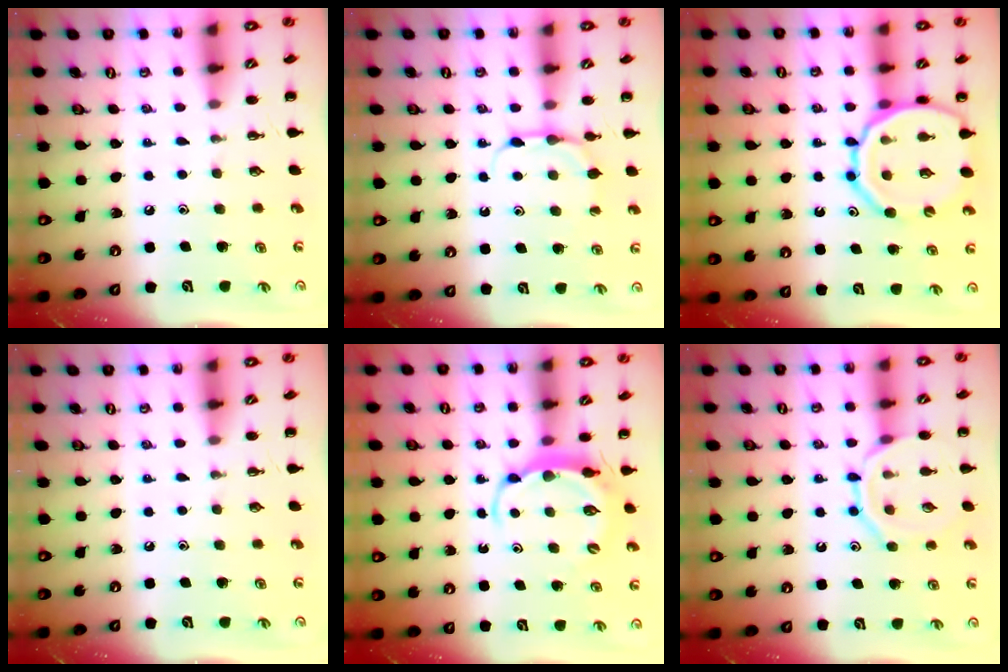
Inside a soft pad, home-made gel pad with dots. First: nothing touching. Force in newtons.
{"total": 5.5, "press": 5.3, "slide": 1.4}
{"total": 15.4, "press": 15.1, "slide": 3.0}
{"total": 0.0}
{"total": 5.5, "press": 5.5, "slide": 0.7}
{"total": 11.4, "press": 11.4, "slide": 0.8}